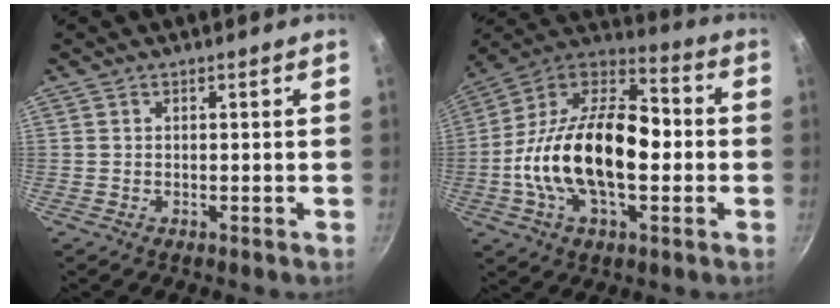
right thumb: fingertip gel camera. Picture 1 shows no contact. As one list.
[{"total": 24.6, "force": [-2.5, 13.6, 20.3], "torque": [-0.344, 0.046, -0.063]}]